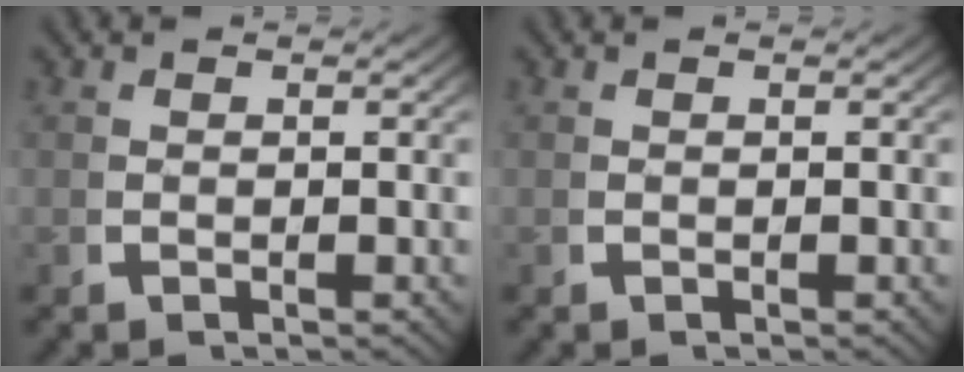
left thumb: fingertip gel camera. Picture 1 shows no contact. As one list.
[{"total": 0.0}]